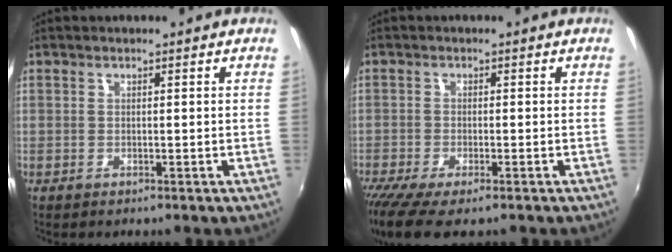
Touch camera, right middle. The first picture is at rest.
{"total": 7.9, "force": [-5.8, 1.6, 5.1], "torque": [-0.120, -0.040, -0.103]}